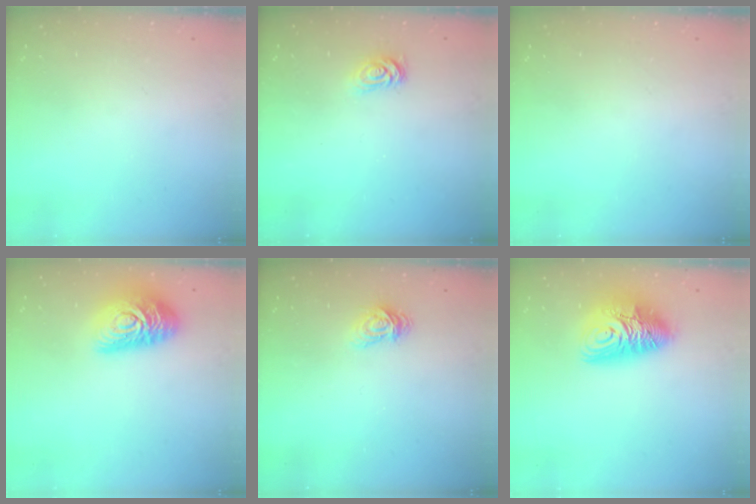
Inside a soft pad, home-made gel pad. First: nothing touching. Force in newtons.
{"total": 2.6, "press": 2.6, "slide": 0.4}
{"total": 0.0}
{"total": 15.5, "press": 15.5, "slide": 0.9}
{"total": 4.6, "press": 4.6, "slide": 0.3}
{"total": 13.1, "press": 13.0, "slide": 1.4}